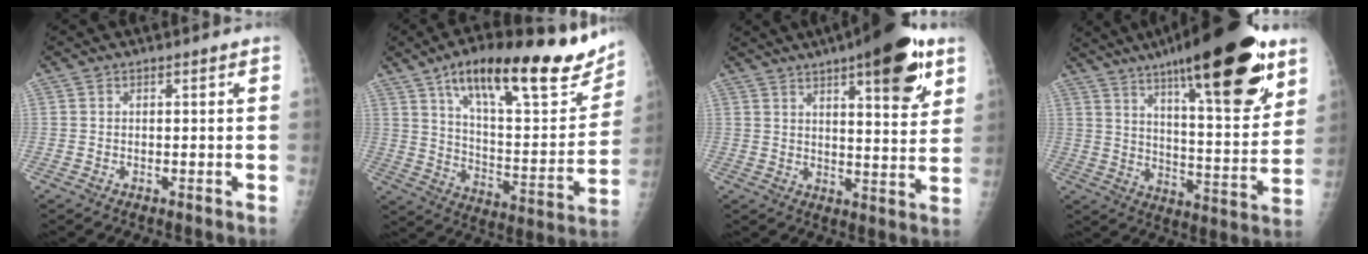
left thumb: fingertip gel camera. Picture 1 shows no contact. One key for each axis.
{"total": 27.5, "fx": 17.6, "fy": 8.7, "fz": 19.3, "tx": -0.247, "ty": -0.050, "tz": 0.275}
{"total": 21.9, "fx": 12.5, "fy": 6.0, "fz": 17.0, "tx": -0.222, "ty": -0.049, "tz": 0.182}
{"total": 27.6, "fx": 16.3, "fy": 7.2, "fz": 21.0, "tx": -0.292, "ty": -0.055, "tz": 0.250}